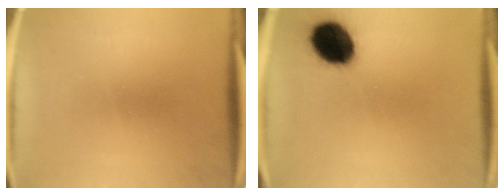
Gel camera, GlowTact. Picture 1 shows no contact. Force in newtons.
{"total": 13.8}